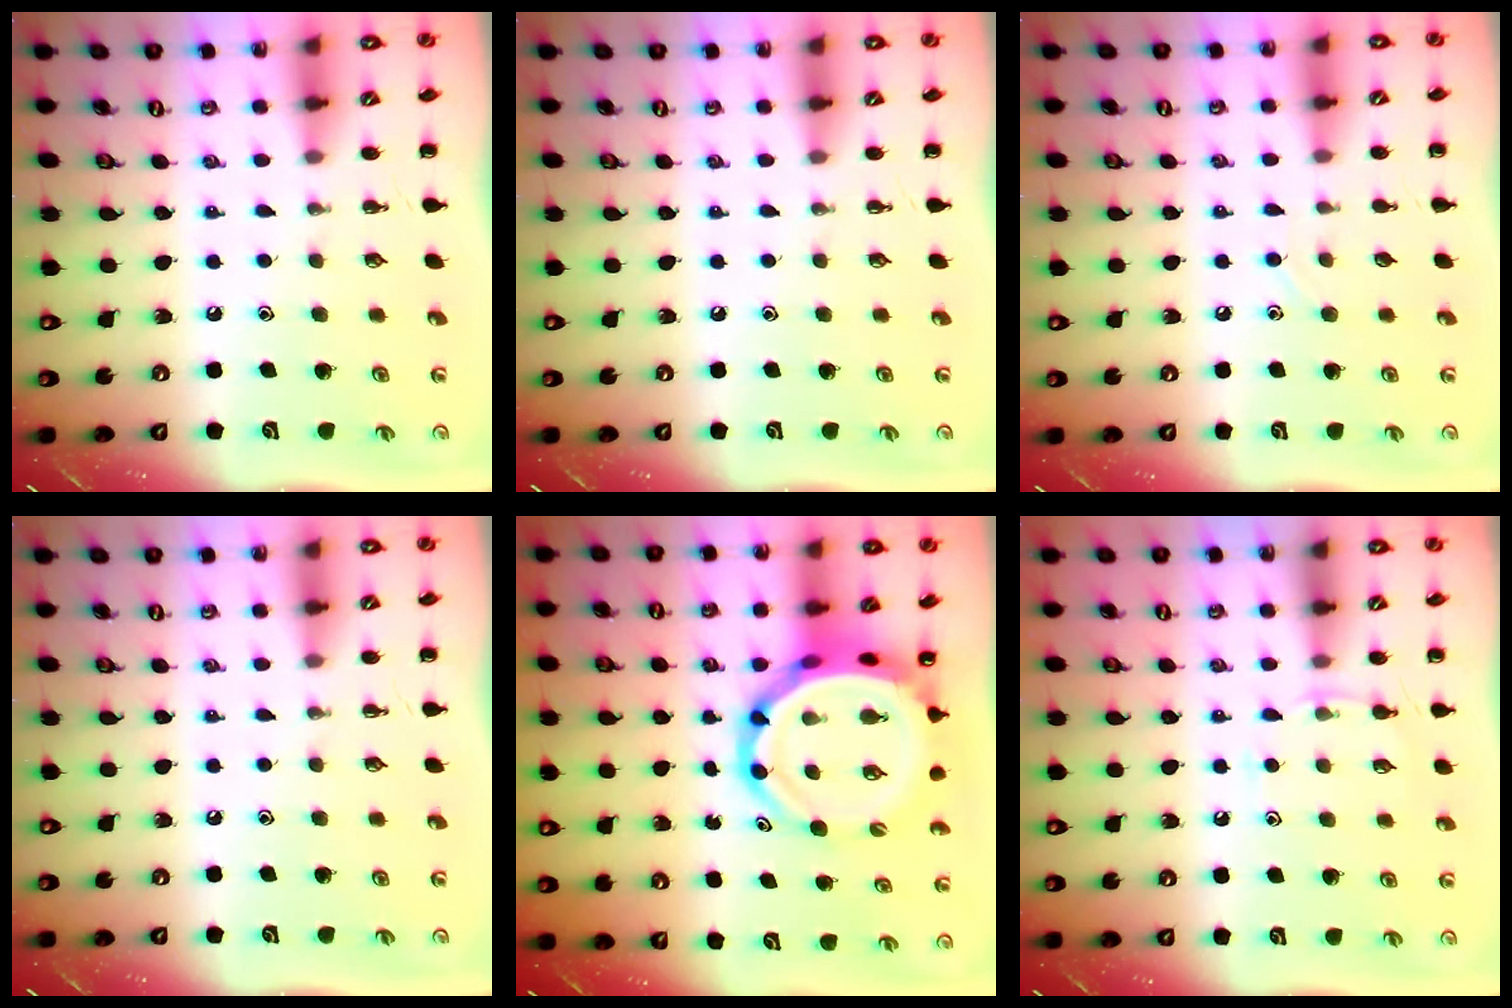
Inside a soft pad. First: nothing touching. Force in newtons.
{"total": 0.0}
{"total": 2.0, "press": 2.0, "slide": 0.6}
{"total": 0.0}
{"total": 11.0, "press": 10.6, "slide": 3.0}
{"total": 5.8, "press": 5.5, "slide": 1.9}